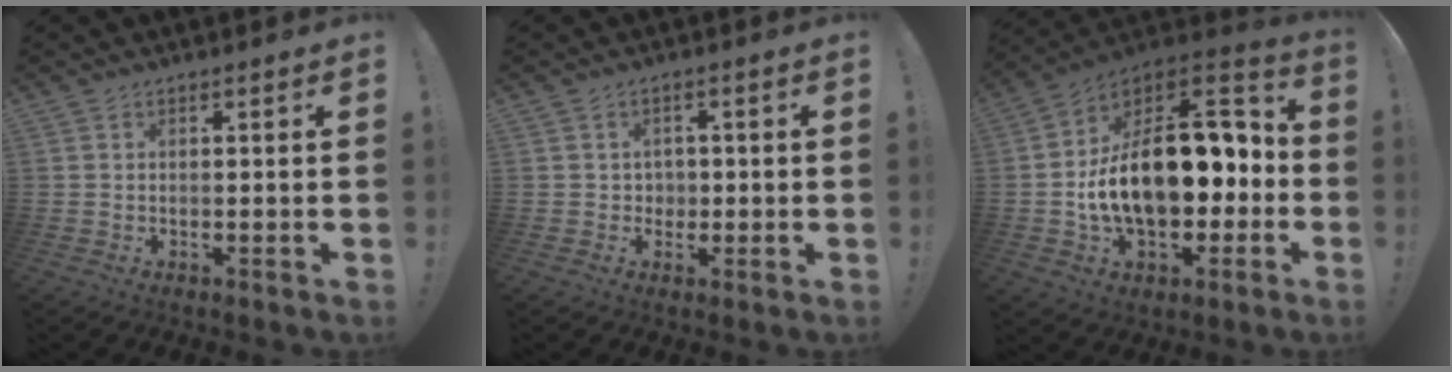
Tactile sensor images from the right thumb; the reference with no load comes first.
{"total": 3.0, "force": [0.2, 3.0, 0.5], "torque": [-0.003, -0.004, 0.001]}
{"total": 23.8, "force": [-1.3, 14.0, 19.1], "torque": [-0.298, 0.006, -0.011]}